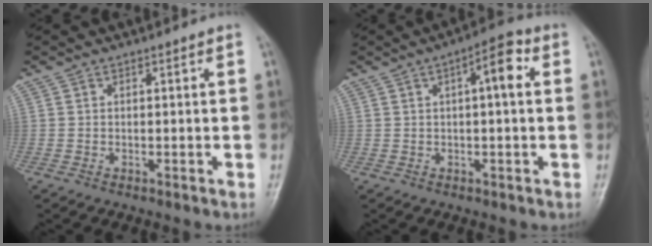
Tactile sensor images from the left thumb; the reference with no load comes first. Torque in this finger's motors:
{"motor_torque": [-0.29, 0.62, 0.35, 0.22, 0.07]}